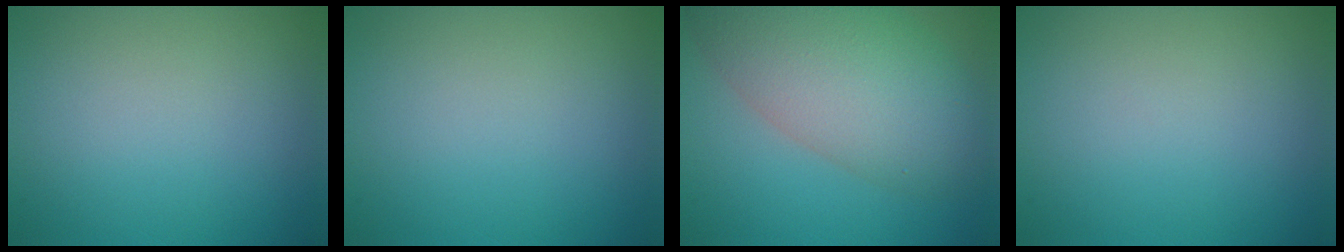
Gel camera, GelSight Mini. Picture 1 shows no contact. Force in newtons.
{"total": 0.0}
{"total": 9.6, "press": 9.6, "slide": 0.6}
{"total": 0.0}